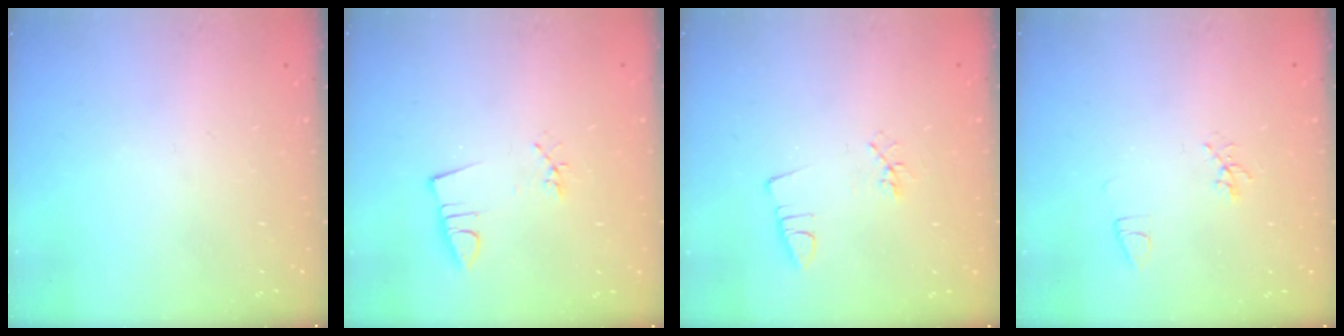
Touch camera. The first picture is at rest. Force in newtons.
{"total": 2.6, "press": 1.1, "slide": 2.4}
{"total": 2.9, "press": 2.5, "slide": 1.4}
{"total": 5.2, "press": 4.9, "slide": 1.8}